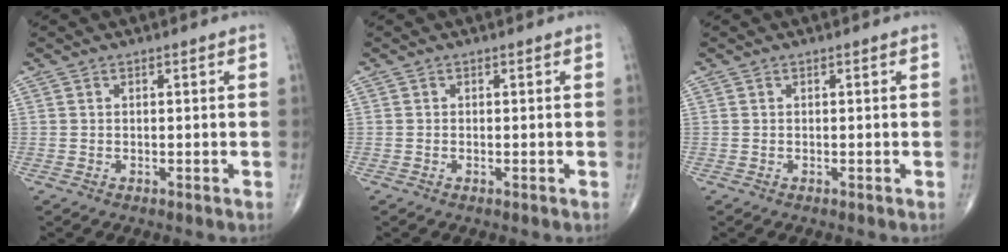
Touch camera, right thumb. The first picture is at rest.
{"total": 0.0}
{"total": 0.0}